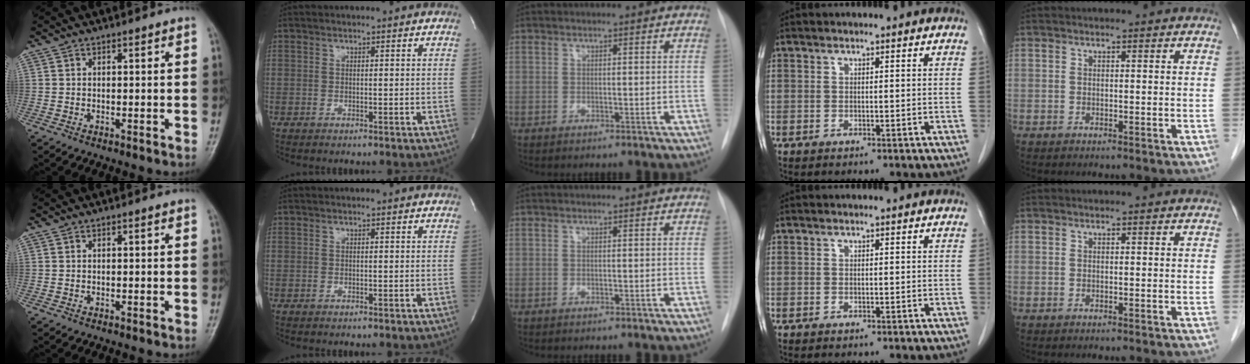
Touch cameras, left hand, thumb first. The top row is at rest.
{}